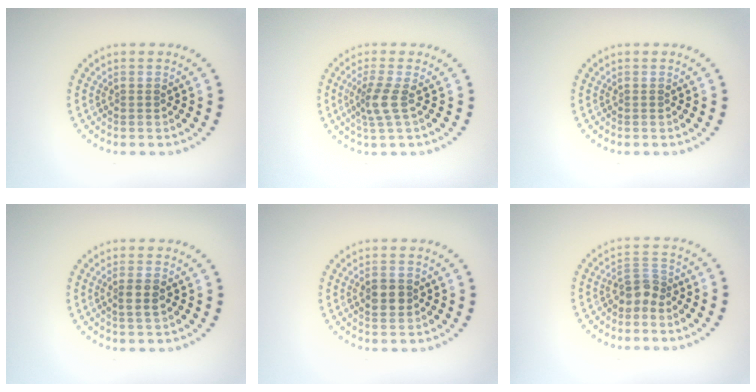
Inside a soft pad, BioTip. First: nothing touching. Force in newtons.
{"total": 2.4, "press": 1.9, "slide": 1.6}
{"total": 0.0}
{"total": 1.8, "press": 1.7, "slide": 0.7}
{"total": 2.8, "press": 2.8, "slide": 0.1}
{"total": 2.3, "press": 1.7, "slide": 1.5}